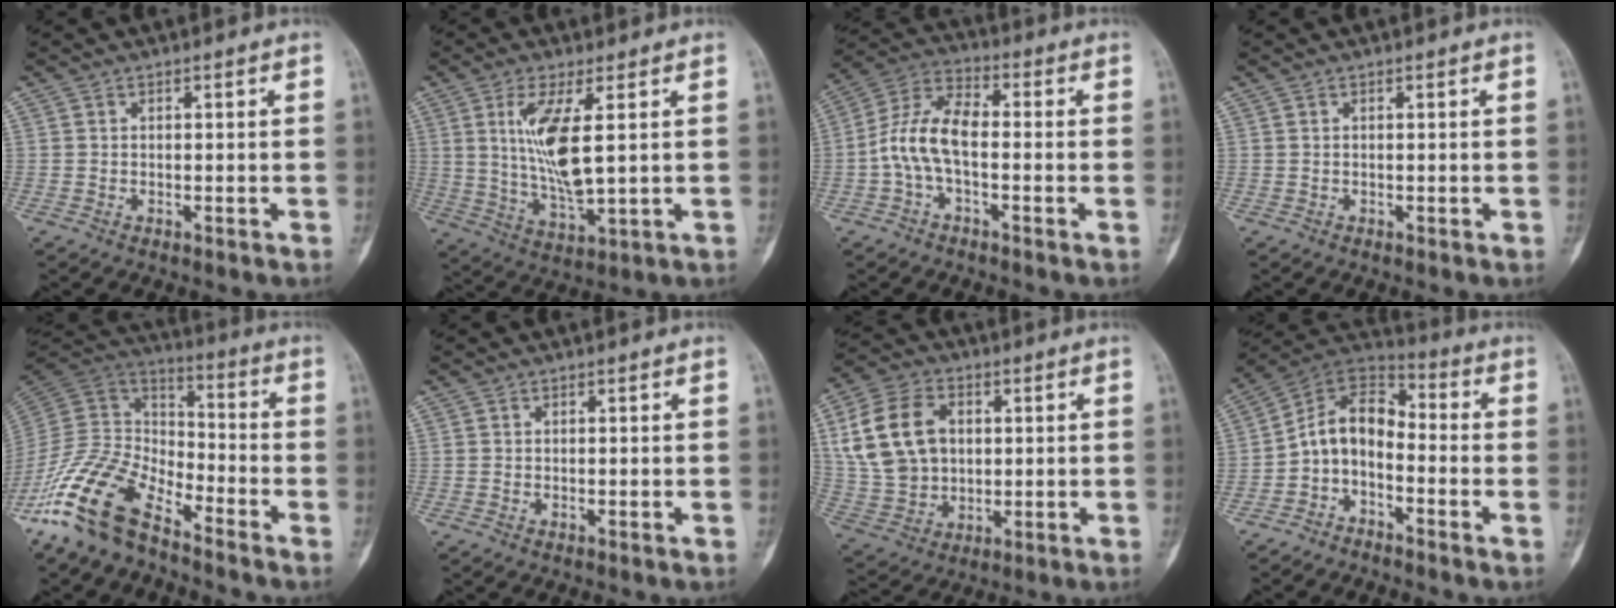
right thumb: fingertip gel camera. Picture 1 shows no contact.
{"total": 11.6, "force": [2.4, 3.1, 10.9], "torque": [-0.231, -0.030, 0.057]}
{"total": 9.6, "force": [-1.7, 4.7, 8.2], "torque": [-0.164, 0.037, -0.042]}
{"total": 0.0}
{"total": 15.7, "force": [-11.3, 6.5, 8.7], "torque": [-0.154, 0.072, -0.232]}
{"total": 0.0}
{"total": 15.8, "force": [3.4, 11.8, 9.9], "torque": [-0.172, 0.008, 0.070]}
{"total": 9.3, "force": [-3.0, 5.8, 6.7], "torque": [-0.102, 0.073, -0.070]}